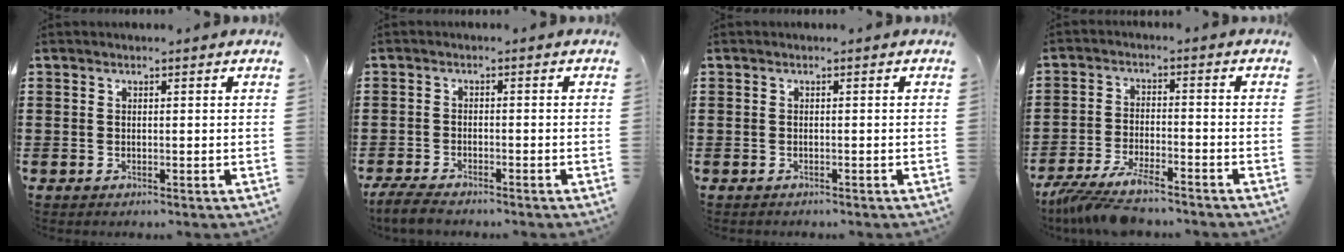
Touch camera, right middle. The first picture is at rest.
{"total": 3.3, "force": [-3.0, 0.6, 1.1], "torque": [-0.034, -0.003, -0.065]}
{"total": 0.5, "force": [-0.5, 0.2, -0.1], "torque": [0.001, 0.002, -0.011]}
{"total": 6.7, "force": [-5.9, 0.5, 3.2], "torque": [-0.077, -0.013, -0.114]}